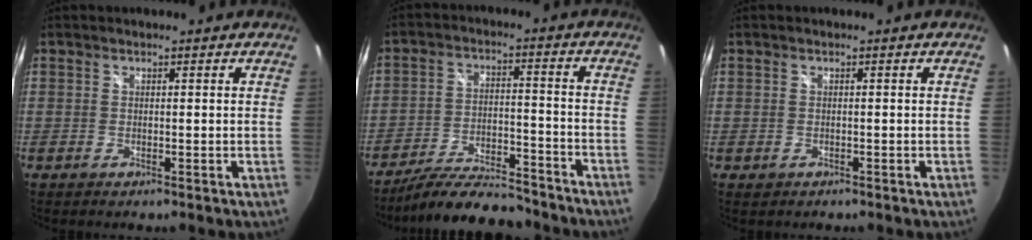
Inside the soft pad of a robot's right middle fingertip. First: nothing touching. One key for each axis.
{"total": 14.3, "fx": -12.8, "fy": 3.2, "fz": 5.5, "tx": -0.113, "ty": -0.001, "tz": -0.195}
{"total": 0.8, "fx": -0.3, "fy": 0.6, "fz": 0.3, "tx": -0.005, "ty": -0.001, "tz": -0.003}